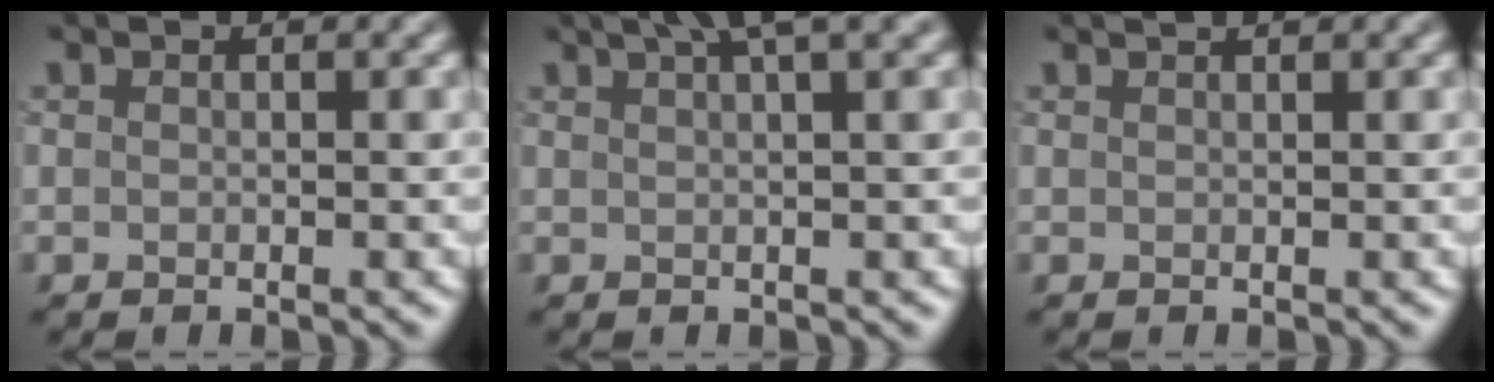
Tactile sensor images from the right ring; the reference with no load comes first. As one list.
[{"total": 4.3, "force": [2.9, 0.7, 3.0], "torque": [-0.031, 0.014, 0.037]}, {"total": 0.8, "force": [0.7, 0.1, 0.3], "torque": [-0.002, -0.002, 0.006]}]